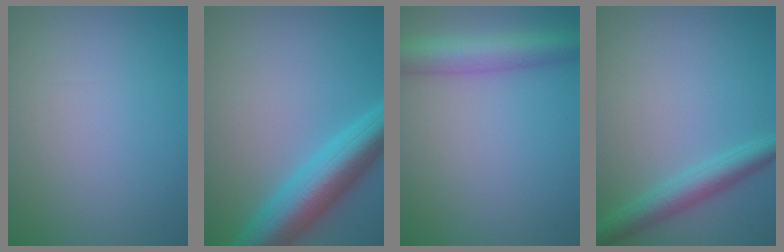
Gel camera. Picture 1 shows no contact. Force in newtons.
{"total": 7.7, "press": 7.7, "slide": 0.3}
{"total": 5.2, "press": 5.2, "slide": 0.1}
{"total": 3.5, "press": 3.5, "slide": 0.1}